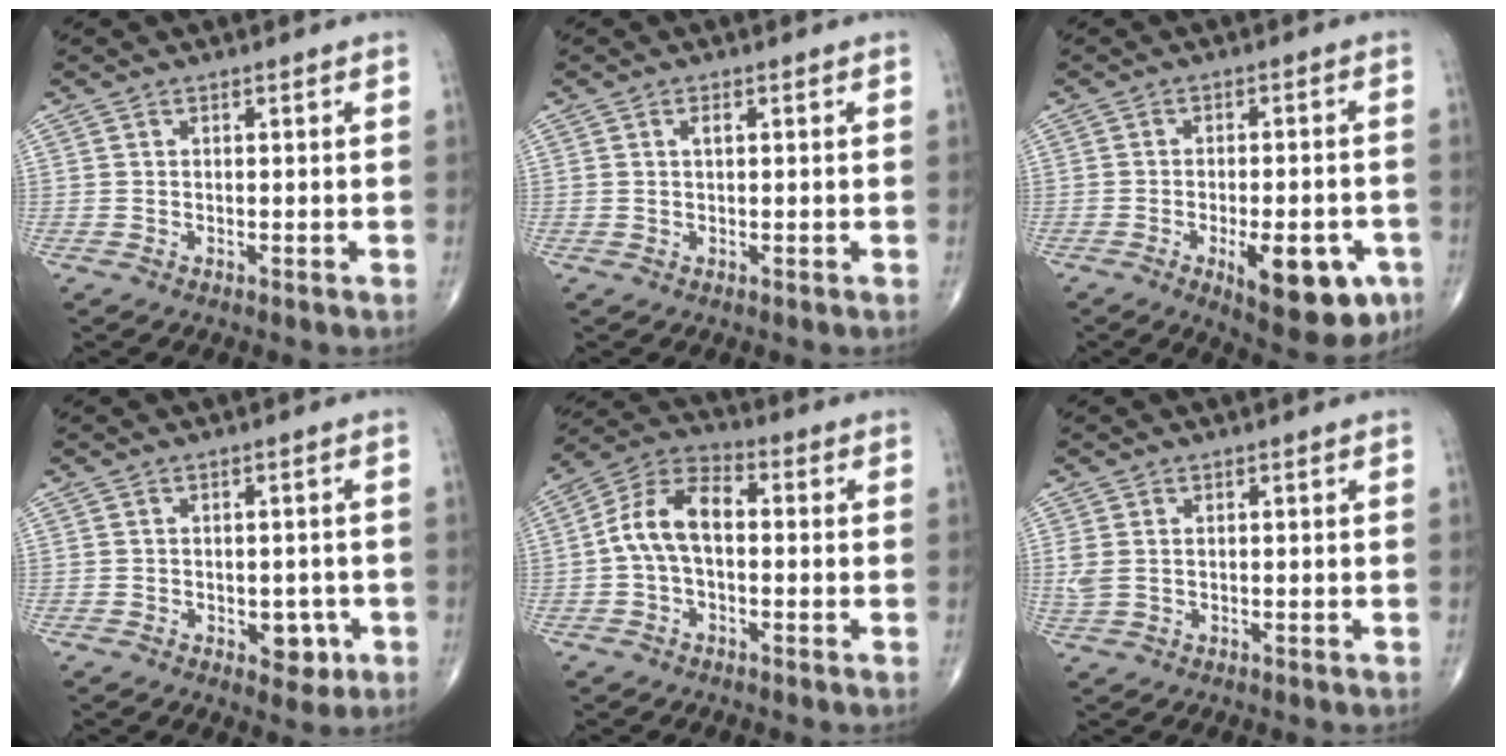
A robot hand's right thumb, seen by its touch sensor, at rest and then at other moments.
{"total": 1.1, "force": [0.4, 0.4, 0.9], "torque": [-0.017, 0.002, 0.005]}
{"total": 13.8, "force": [-5.6, 5.5, 11.3], "torque": [-0.133, 0.010, -0.065]}
{"total": 4.4, "force": [-1.5, 2.8, 3.1], "torque": [-0.013, 0.004, -0.016]}
{"total": 10.2, "force": [-0.2, 5.9, 8.3], "torque": [-0.155, 0.035, -0.014]}
{"total": 2.4, "force": [0.4, 1.5, 1.9], "torque": [-0.060, 0.008, 0.012]}